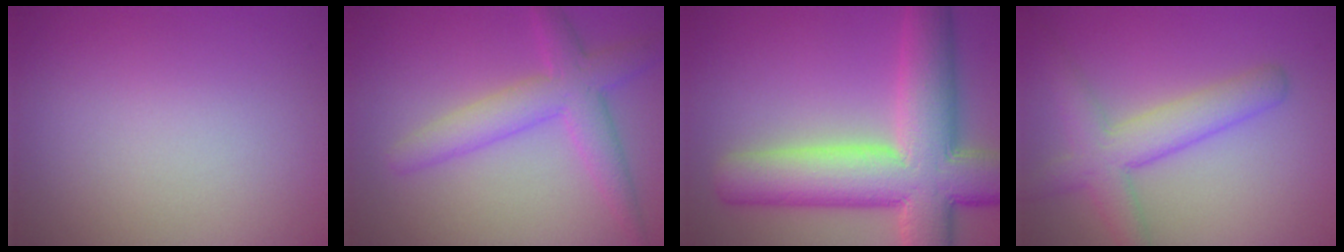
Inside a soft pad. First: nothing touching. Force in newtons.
{"total": 4.6, "press": 4.6, "slide": 0.2}
{"total": 12.2, "press": 12.2, "slide": 0.7}
{"total": 4.6, "press": 4.6, "slide": 0.3}